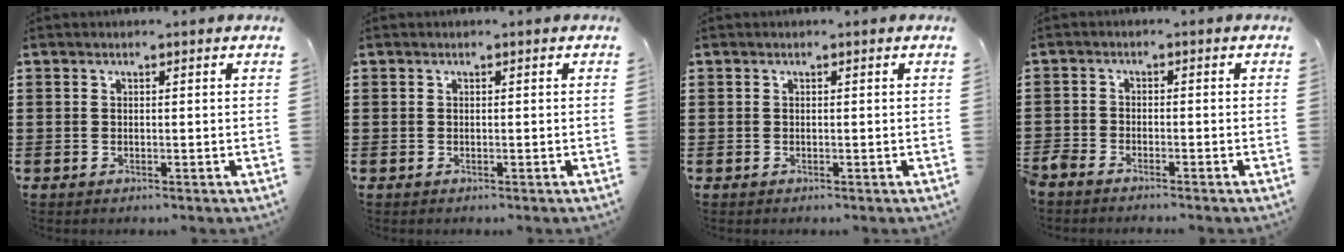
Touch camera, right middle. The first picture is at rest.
{"total": 0.0}
{"total": 0.0}
{"total": 2.2, "force": [-2.1, 0.4, 0.3], "torque": [-0.024, -0.004, -0.049]}